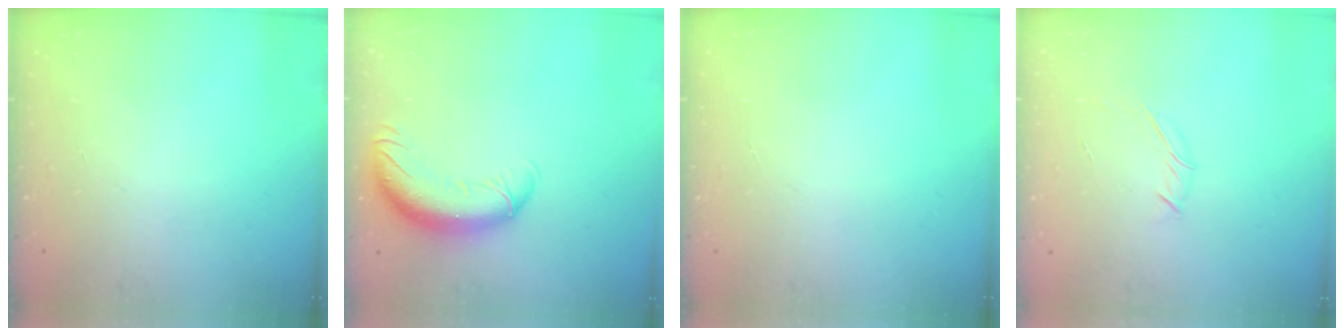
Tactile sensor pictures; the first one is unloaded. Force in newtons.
{"total": 12.8, "press": 12.4, "slide": 3.1}
{"total": 0.0}
{"total": 3.9, "press": 3.8, "slide": 0.8}